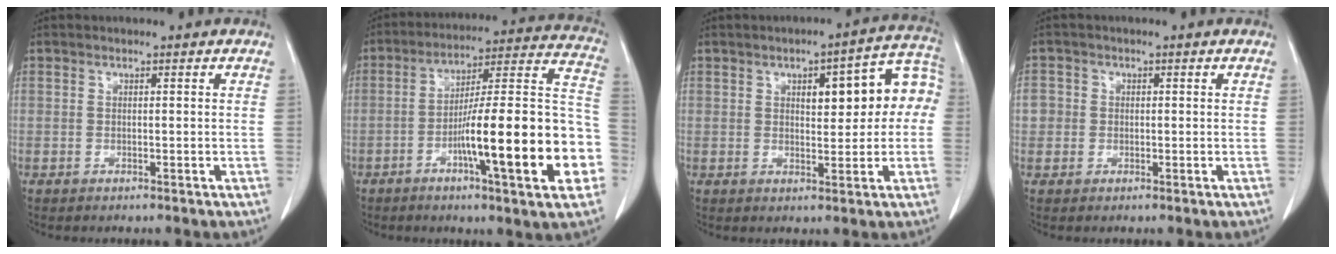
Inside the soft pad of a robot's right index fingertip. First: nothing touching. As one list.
[{"total": 22.2, "force": [-6.7, 2.2, 21.1], "torque": [-0.251, 0.016, -0.097]}, {"total": 10.6, "force": [1.8, 3.8, 9.7], "torque": [-0.122, 0.040, 0.025]}, {"total": 2.6, "force": [0.0, 2.6, 0.4], "torque": [0.006, 0.009, 0.000]}]